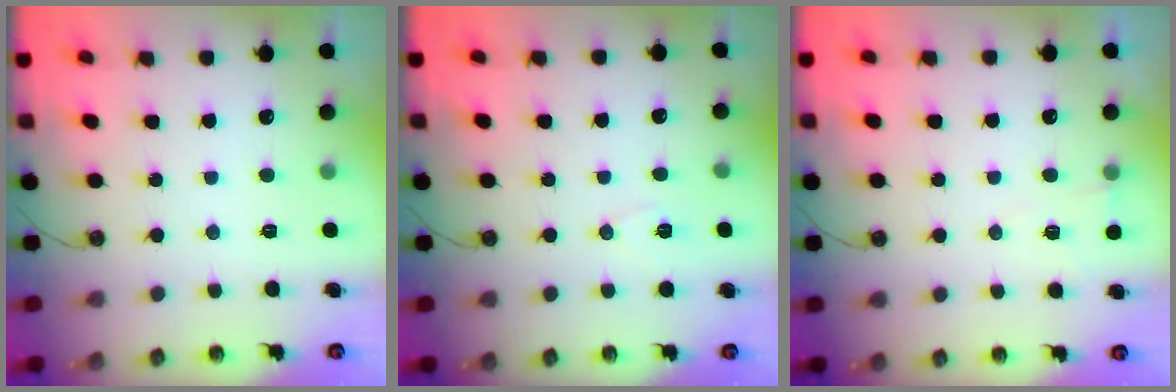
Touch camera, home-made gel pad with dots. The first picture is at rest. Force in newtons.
{"total": 5.9, "press": 4.7, "slide": 3.6}
{"total": 4.6, "press": 3.9, "slide": 2.3}